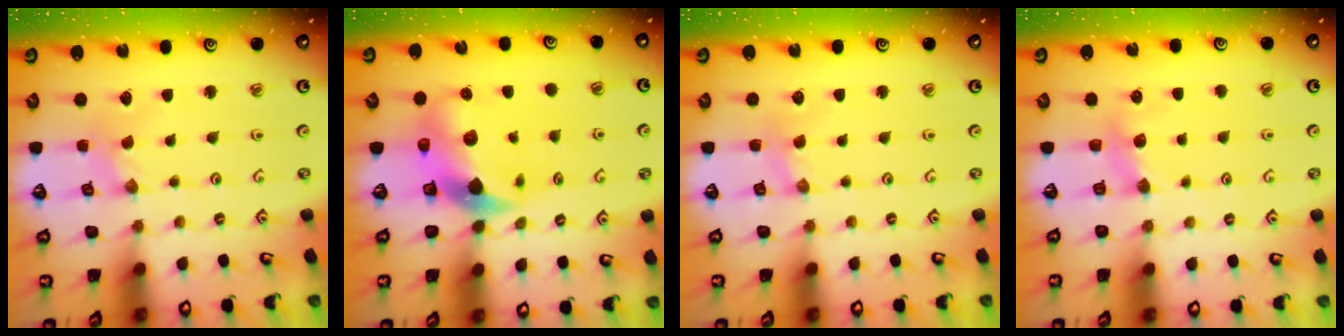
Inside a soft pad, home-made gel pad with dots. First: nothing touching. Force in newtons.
{"total": 9.2, "press": 9.1, "slide": 1.5}
{"total": 2.3, "press": 2.3, "slide": 0.3}
{"total": 5.0, "press": 4.9, "slide": 0.6}